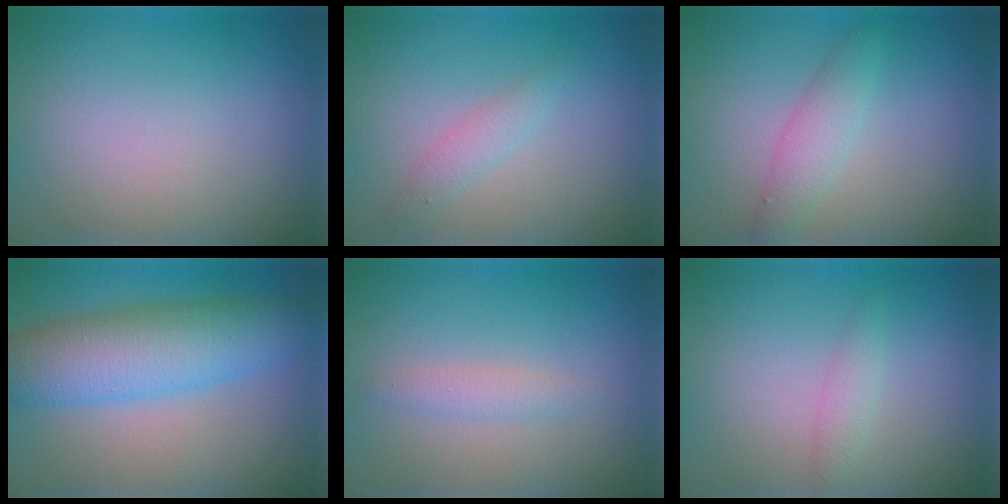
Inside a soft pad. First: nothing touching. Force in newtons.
{"total": 1.5, "press": 1.5, "slide": 0.0}
{"total": 2.4, "press": 2.4, "slide": 0.1}
{"total": 7.4, "press": 7.4, "slide": 0.0}
{"total": 1.4, "press": 1.4, "slide": 0.0}
{"total": 1.2, "press": 1.2, "slide": 0.0}